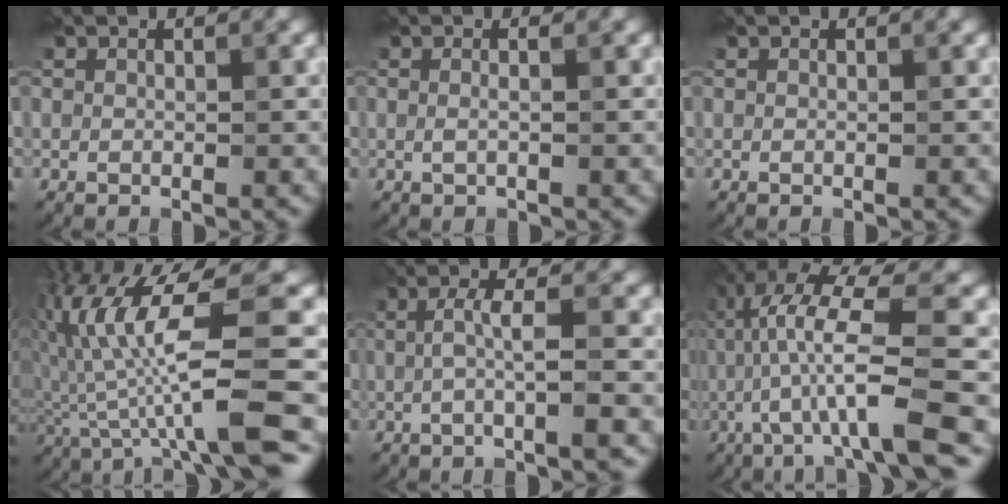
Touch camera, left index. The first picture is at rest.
{"total": 1.2, "force": [0.7, 0.5, 0.9], "torque": [-0.009, -0.007, -0.005]}
{"total": 0.0}
{"total": 11.0, "force": [0.7, 2.2, 10.8], "torque": [-0.190, 0.018, 0.015]}
{"total": 3.9, "force": [-0.4, 0.6, 3.8], "torque": [-0.056, 0.009, -0.018]}
{"total": 9.9, "force": [-0.3, 2.0, 9.7], "torque": [-0.177, 0.018, -0.003]}